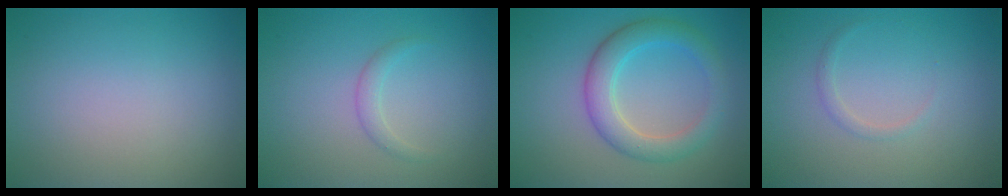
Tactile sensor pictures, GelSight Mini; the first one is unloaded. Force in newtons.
{"total": 1.2, "press": 1.2, "slide": 0.0}
{"total": 4.3, "press": 4.3, "slide": 0.2}
{"total": 0.8, "press": 0.8, "slide": 0.0}